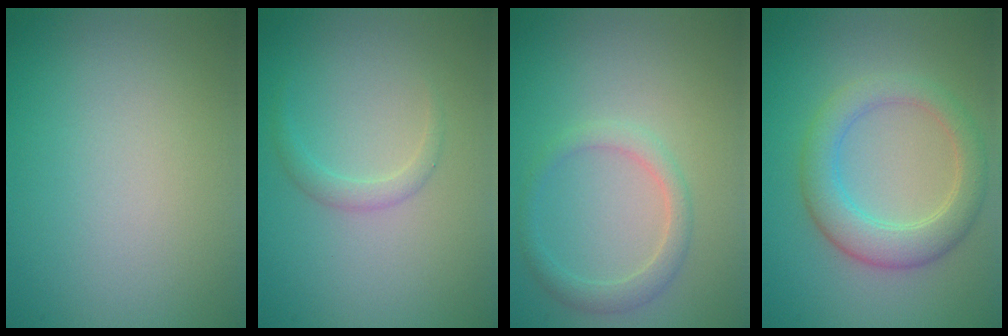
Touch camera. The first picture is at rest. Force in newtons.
{"total": 1.2, "press": 1.2, "slide": 0.0}
{"total": 2.0, "press": 2.0, "slide": 0.0}
{"total": 4.2, "press": 4.2, "slide": 0.2}